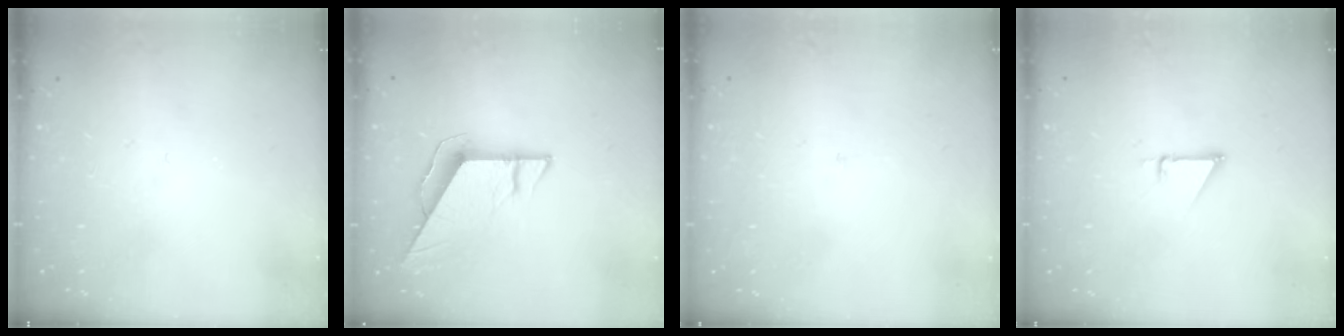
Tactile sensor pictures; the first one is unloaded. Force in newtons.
{"total": 8.1, "press": 8.1, "slide": 0.4}
{"total": 2.1, "press": 2.1, "slide": 0.1}
{"total": 2.3, "press": 2.3, "slide": 0.1}